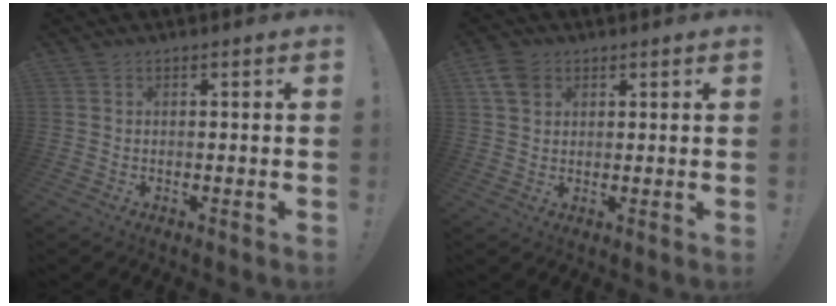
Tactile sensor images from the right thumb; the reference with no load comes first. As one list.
[{"total": 6.4, "force": [3.1, 4.6, 3.1], "torque": [-0.052, -0.004, 0.062]}]